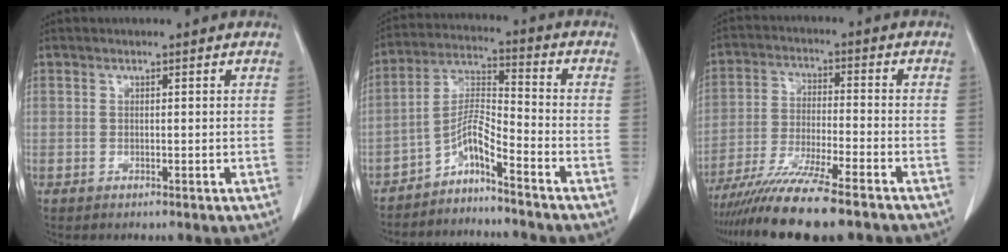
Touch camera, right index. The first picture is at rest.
{"total": 6.4, "force": [-5.1, -0.4, 3.9], "torque": [-0.080, 0.012, -0.095]}
{"total": 14.6, "force": [-11.9, 0.4, 8.4], "torque": [-0.151, -0.039, -0.198]}